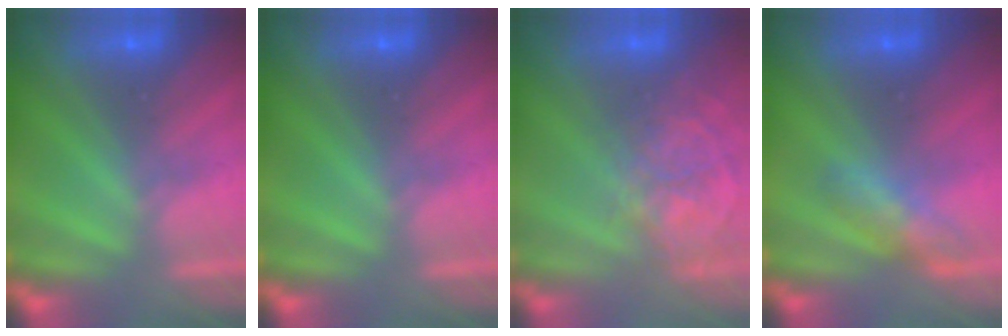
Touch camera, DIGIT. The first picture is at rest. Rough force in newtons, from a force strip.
{"total": 0.0}
{"total": 3.7}
{"total": 2.8}